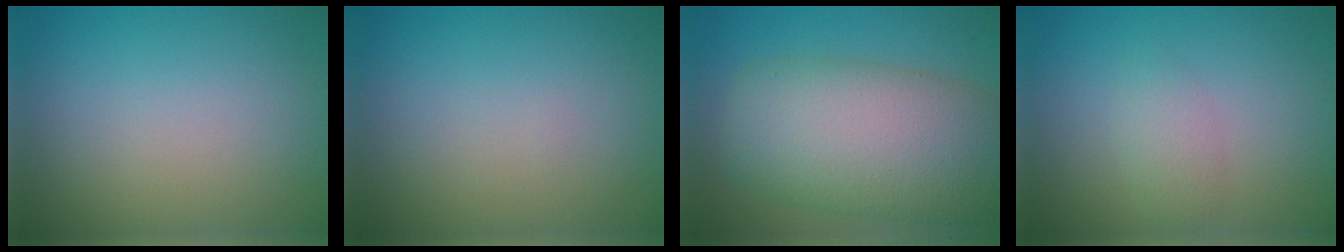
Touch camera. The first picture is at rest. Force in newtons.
{"total": 0.0}
{"total": 11.9, "press": 11.9, "slide": 0.3}
{"total": 1.8, "press": 1.8, "slide": 0.0}